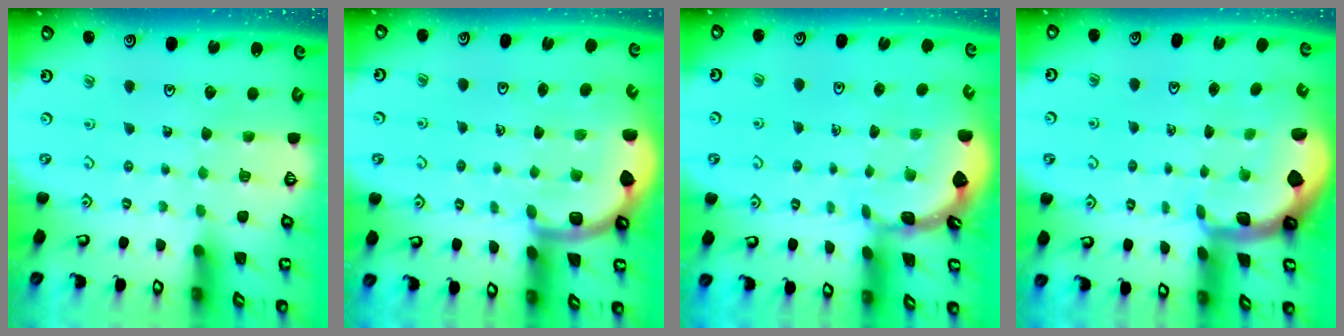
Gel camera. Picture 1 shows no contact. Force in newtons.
{"total": 6.2, "press": 5.9, "slide": 1.9}
{"total": 1.6, "press": 1.6, "slide": 0.1}
{"total": 1.6, "press": 1.5, "slide": 0.4}